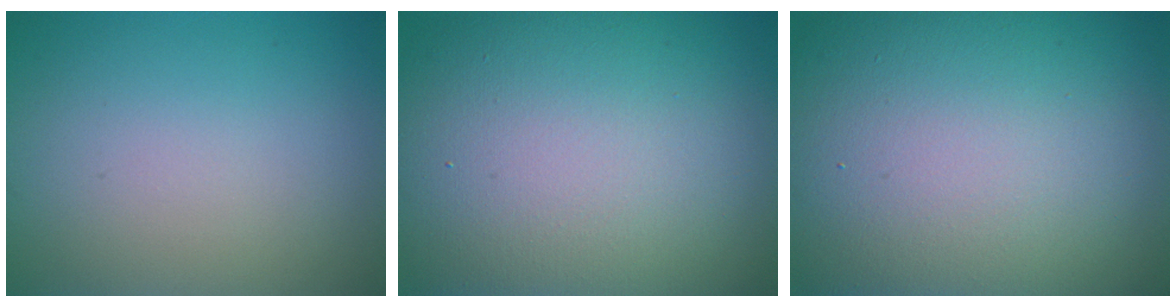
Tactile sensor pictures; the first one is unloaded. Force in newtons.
{"total": 18.0, "press": 18.0, "slide": 1.1}
{"total": 21.6, "press": 21.6, "slide": 0.7}